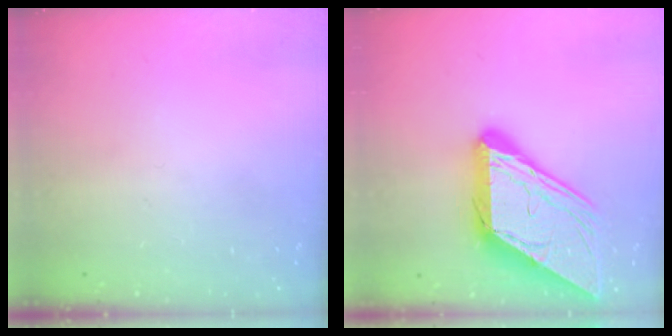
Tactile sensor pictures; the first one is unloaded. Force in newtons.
{"total": 23.4, "press": 23.3, "slide": 2.5}